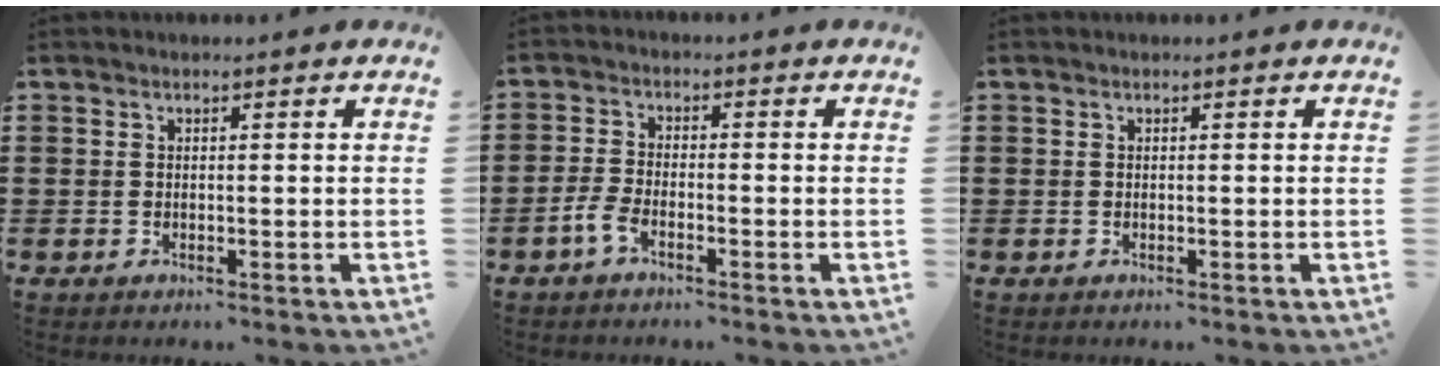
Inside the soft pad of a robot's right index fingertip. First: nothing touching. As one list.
[{"total": 3.0, "force": [-2.1, 0.8, 2.1], "torque": [-0.057, -0.003, -0.045]}, {"total": 0.0}]